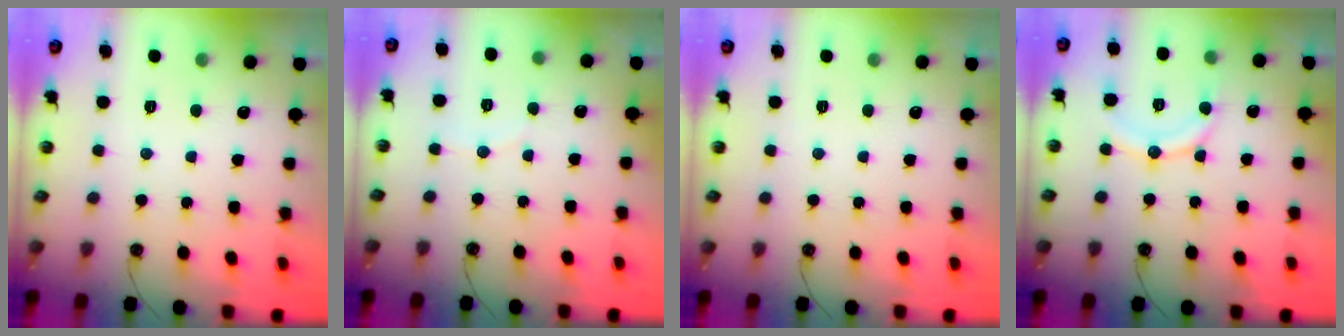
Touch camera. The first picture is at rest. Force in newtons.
{"total": 2.4, "press": 2.4, "slide": 0.2}
{"total": 0.0}
{"total": 11.0, "press": 11.0, "slide": 1.0}